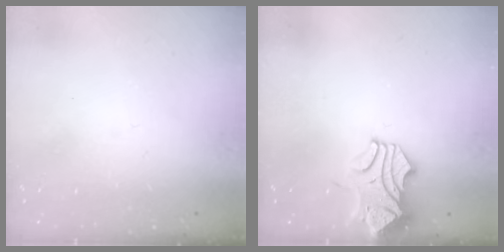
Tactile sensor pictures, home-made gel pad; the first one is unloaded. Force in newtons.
{"total": 1.1, "press": 0.7, "slide": 0.9}